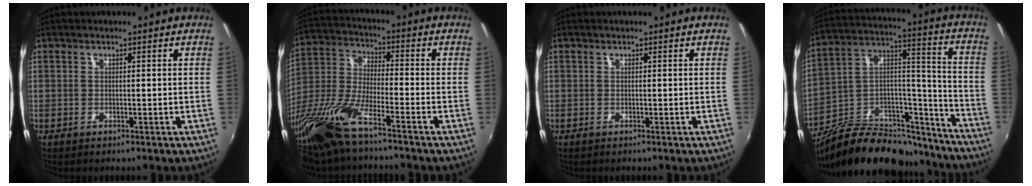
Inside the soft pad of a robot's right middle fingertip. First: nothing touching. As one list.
[{"total": 16.9, "force": [-12.0, 3.6, 11.3], "torque": [-0.258, -0.028, -0.245]}, {"total": 0.0}, {"total": 25.5, "force": [-19.9, 11.3, 11.4], "torque": [-0.194, 0.057, -0.290]}]